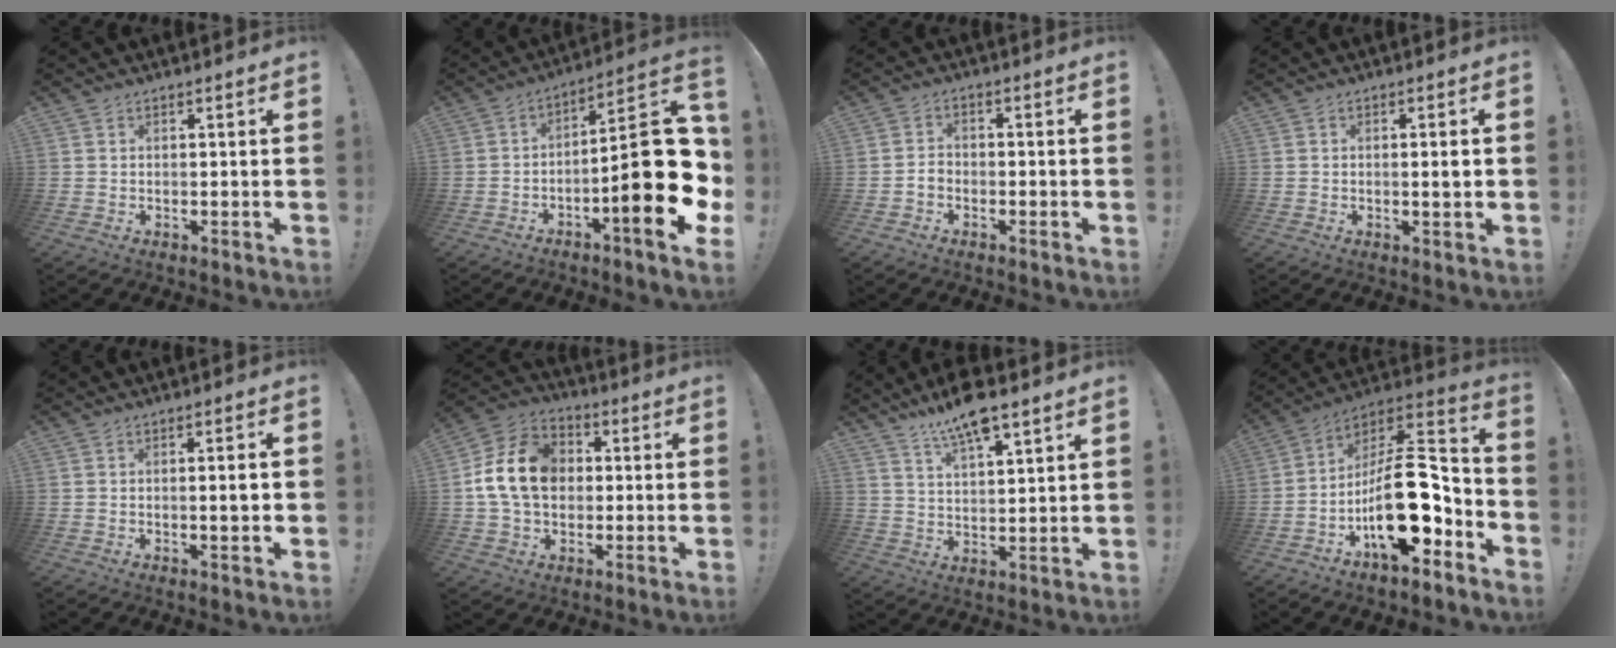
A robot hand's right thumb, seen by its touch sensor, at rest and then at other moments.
{"total": 23.4, "force": [-4.5, 6.5, 22.0], "torque": [-0.323, 0.028, -0.065]}
{"total": 2.9, "force": [-1.8, 1.9, 1.4], "torque": [-0.027, 0.014, -0.030]}
{"total": 2.6, "force": [-0.2, 0.2, 2.6], "torque": [-0.038, -0.003, -0.007]}
{"total": 3.2, "force": [-0.3, 0.4, 3.1], "torque": [-0.046, -0.001, -0.010]}
{"total": 17.2, "force": [1.7, 13.3, 10.8], "torque": [-0.190, 0.013, 0.038]}
{"total": 10.1, "force": [7.7, 2.3, 6.2], "torque": [-0.098, -0.047, 0.130]}
{"total": 22.6, "force": [-6.0, 10.6, 19.1], "torque": [-0.320, 0.032, -0.088]}